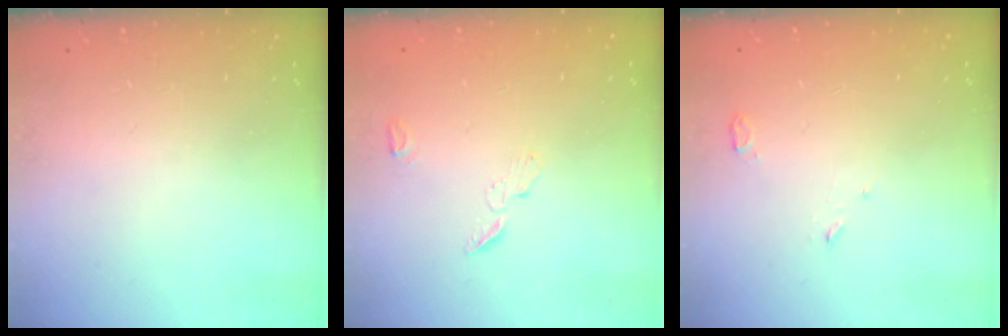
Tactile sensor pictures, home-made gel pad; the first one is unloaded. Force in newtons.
{"total": 3.8, "press": 3.8, "slide": 0.4}
{"total": 2.8, "press": 2.7, "slide": 0.7}